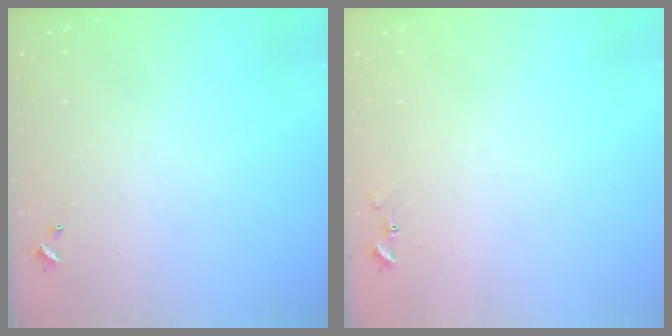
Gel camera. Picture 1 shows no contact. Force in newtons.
{"total": 6.0, "press": 5.9, "slide": 0.6}